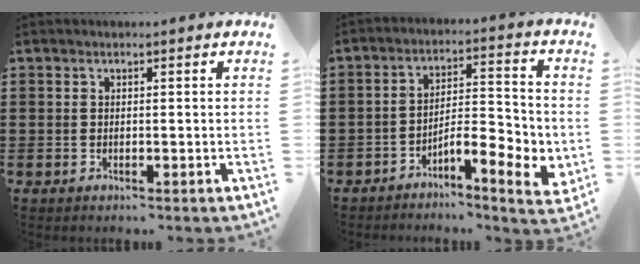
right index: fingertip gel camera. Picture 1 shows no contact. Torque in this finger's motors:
{"motor_torque": [1.21, -0.93, 0.22, 0.06]}